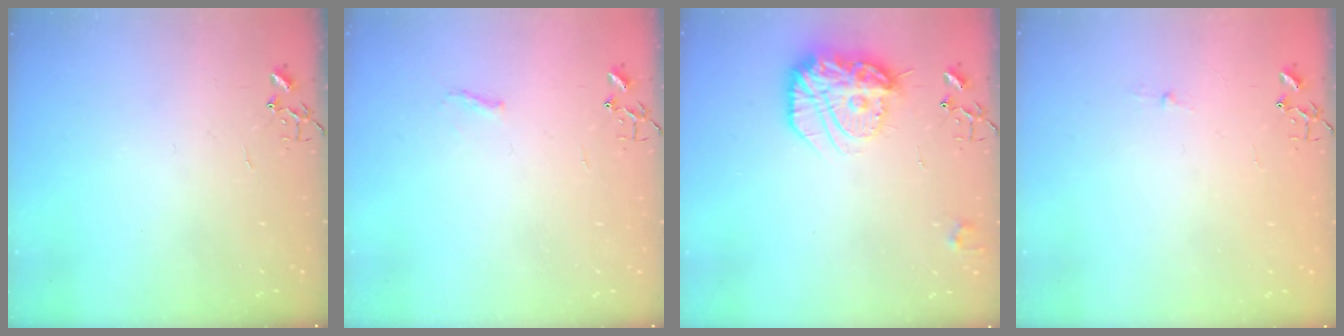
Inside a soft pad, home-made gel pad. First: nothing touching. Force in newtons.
{"total": 4.3, "press": 4.3, "slide": 0.4}
{"total": 19.8, "press": 19.7, "slide": 1.6}
{"total": 3.1, "press": 3.1, "slide": 0.5}